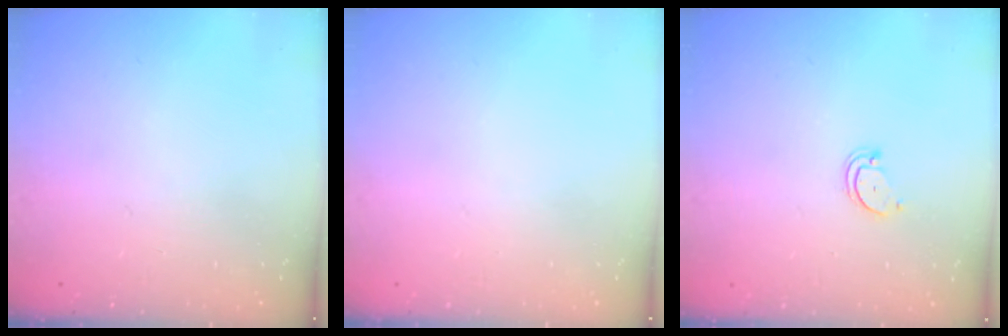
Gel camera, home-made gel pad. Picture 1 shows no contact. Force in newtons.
{"total": 0.0}
{"total": 3.5, "press": 3.4, "slide": 0.3}